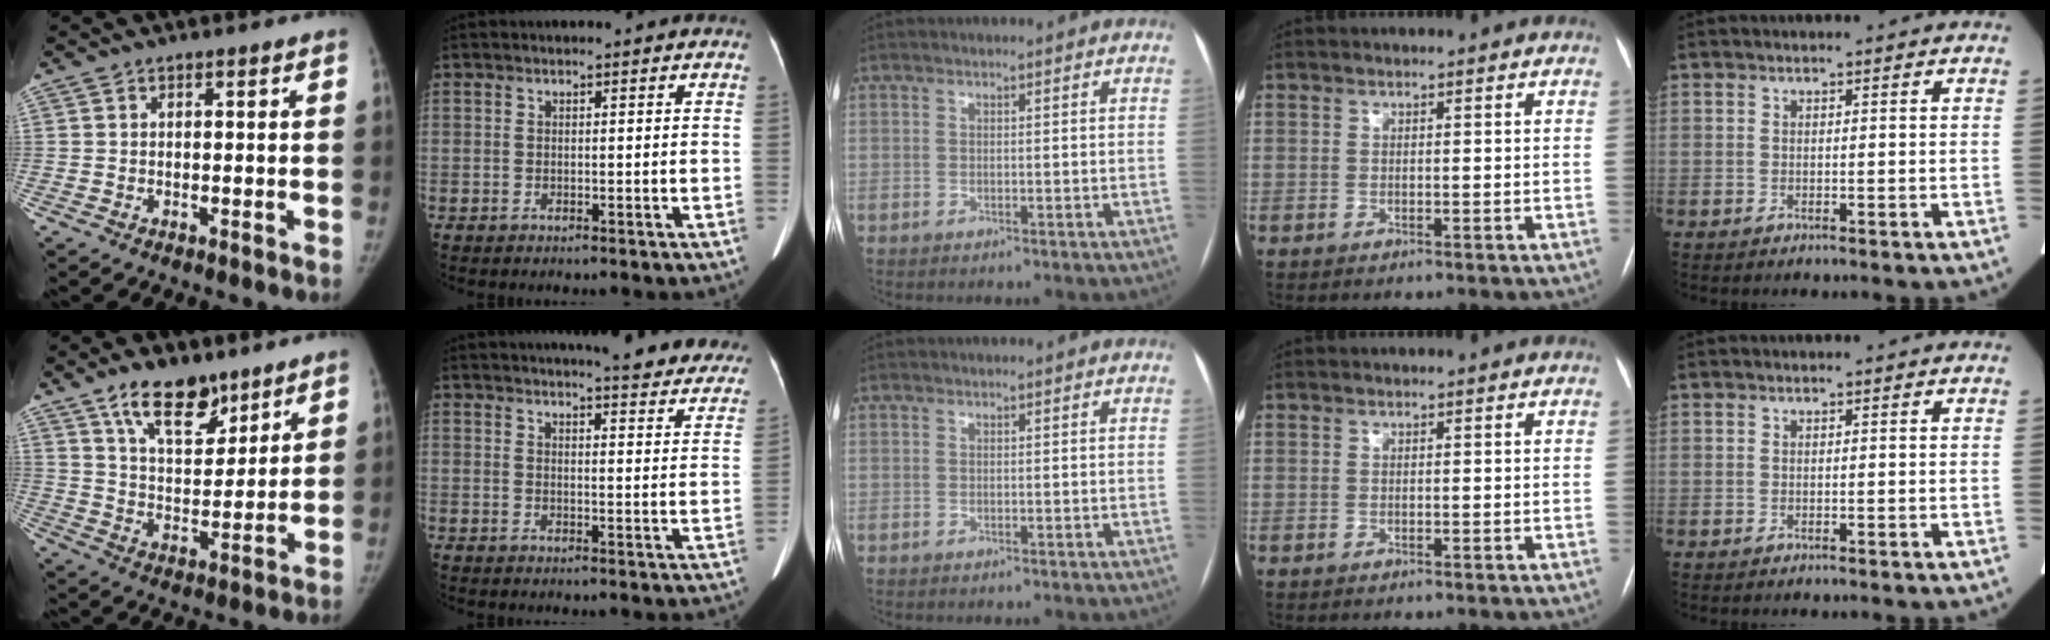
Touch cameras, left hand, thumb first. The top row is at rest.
{"thumb": {"total": 12.7, "force": [8.6, 6.0, 7.1], "torque": [-0.086, -0.057, 0.153]}, "index": {"total": 20.6, "force": [18.8, 3.2, 7.8], "torque": [-0.086, -0.045, 0.204]}}